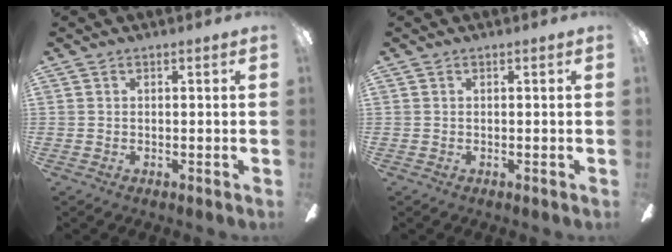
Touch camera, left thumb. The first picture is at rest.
{"total": 0.0}